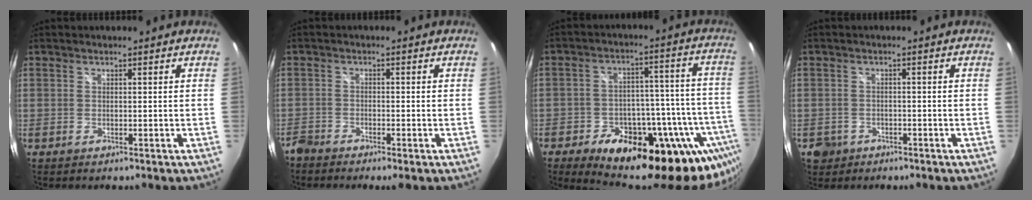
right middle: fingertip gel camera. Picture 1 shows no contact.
{"total": 3.2, "force": [-2.9, 0.8, 1.1], "torque": [-0.036, -0.012, -0.061]}
{"total": 28.0, "force": [-18.8, 12.2, 16.7], "torque": [-0.220, 0.009, -0.246]}
{"total": 3.9, "force": [-1.8, 3.4, 0.9], "torque": [-0.034, 0.001, -0.024]}